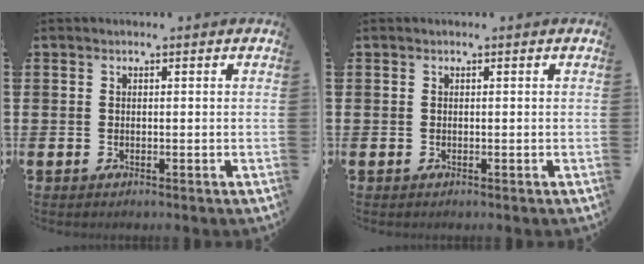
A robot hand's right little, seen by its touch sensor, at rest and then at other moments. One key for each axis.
{"total": 0.0}